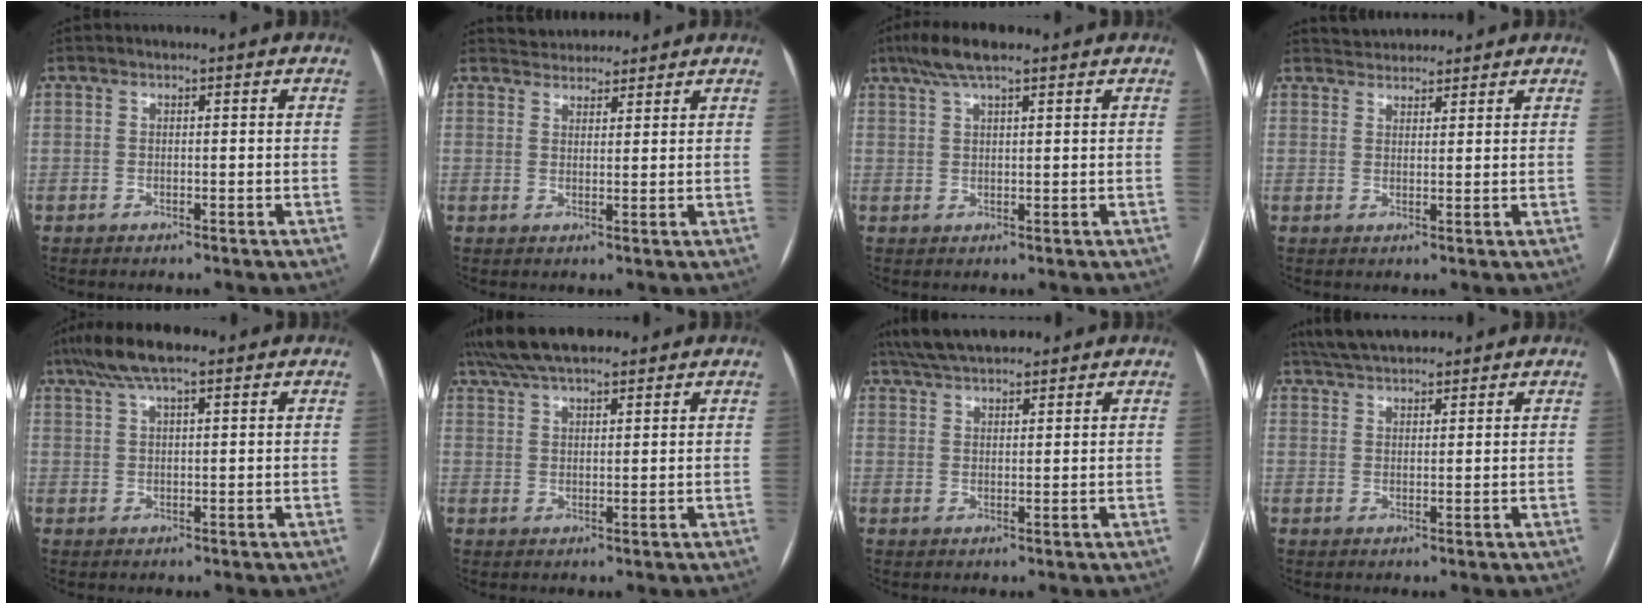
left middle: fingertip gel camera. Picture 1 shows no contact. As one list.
[{"total": 5.0, "force": [4.7, 1.6, 0.6], "torque": [-0.008, 0.025, 0.072]}, {"total": 6.2, "force": [4.3, 1.2, 4.3], "torque": [-0.086, 0.027, 0.076]}, {"total": 4.5, "force": [4.2, 1.5, 0.5], "torque": [-0.007, 0.029, 0.066]}, {"total": 8.1, "force": [5.6, 1.8, 5.6], "torque": [-0.107, 0.036, 0.097]}, {"total": 11.4, "force": [9.3, 3.0, 5.7], "torque": [-0.099, 0.046, 0.157]}, {"total": 9.4, "force": [8.0, 2.3, 4.3], "torque": [-0.071, 0.035, 0.135]}, {"total": 8.2, "force": [7.2, 2.0, 3.5], "torque": [-0.058, 0.034, 0.121]}]